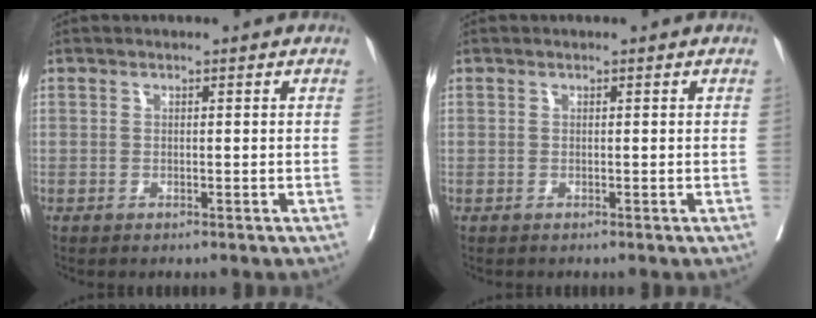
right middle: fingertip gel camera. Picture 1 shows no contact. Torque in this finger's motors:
{"motor_torque": [-0.89, 0.18, -0.21, -0.10]}